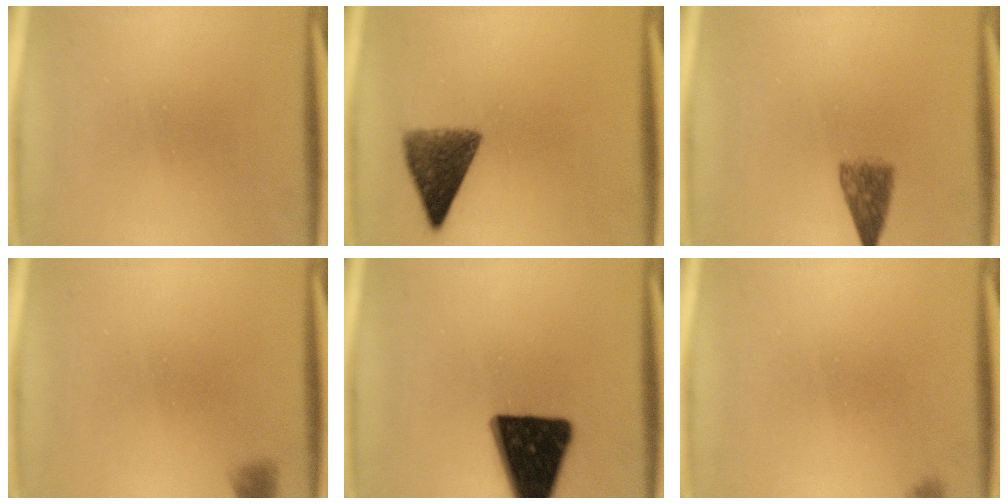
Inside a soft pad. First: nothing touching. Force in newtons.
{"total": 7.7}
{"total": 4.1}
{"total": 1.2}
{"total": 18.5}
{"total": 1.0}